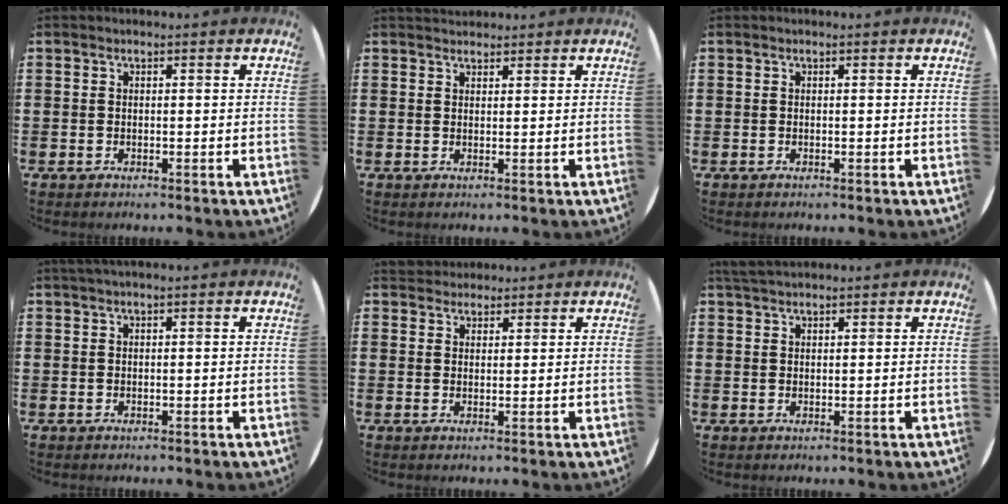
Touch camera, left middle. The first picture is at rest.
{"total": 1.3, "force": [1.2, 0.3, -0.1], "torque": [0.002, 0.003, 0.024]}
{"total": 0.0}
{"total": 0.5, "force": [0.3, -0.1, 0.4], "torque": [-0.005, 0.001, 0.006]}
{"total": 2.1, "force": [2.0, 0.7, -0.2], "torque": [0.001, 0.004, 0.040]}
{"total": 1.7, "force": [1.7, 0.2, 0.5], "torque": [-0.011, 0.003, 0.031]}